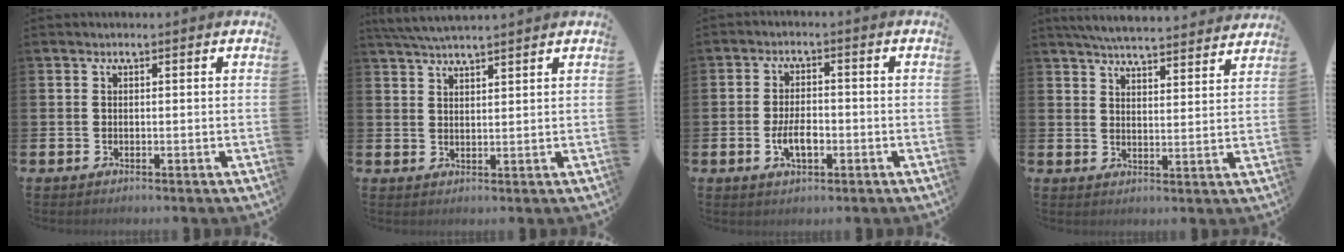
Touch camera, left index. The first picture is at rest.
{"total": 4.1, "force": [3.9, -0.1, 1.1], "torque": [-0.035, -0.008, 0.073]}
{"total": 4.1, "force": [-1.1, 2.1, 3.4], "torque": [-0.047, 0.002, -0.022]}
{"total": 6.0, "force": [5.9, 0.3, 1.0], "torque": [-0.031, -0.035, 0.104]}